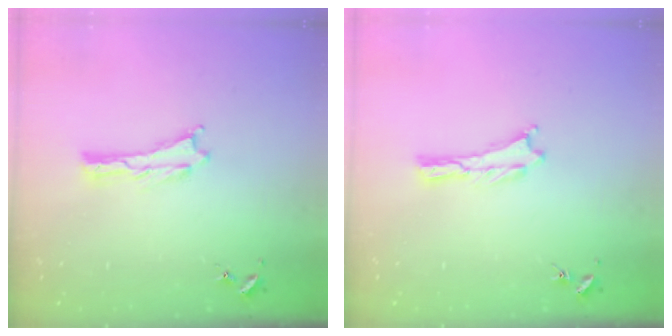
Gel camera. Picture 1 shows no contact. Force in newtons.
{"total": 0.0}